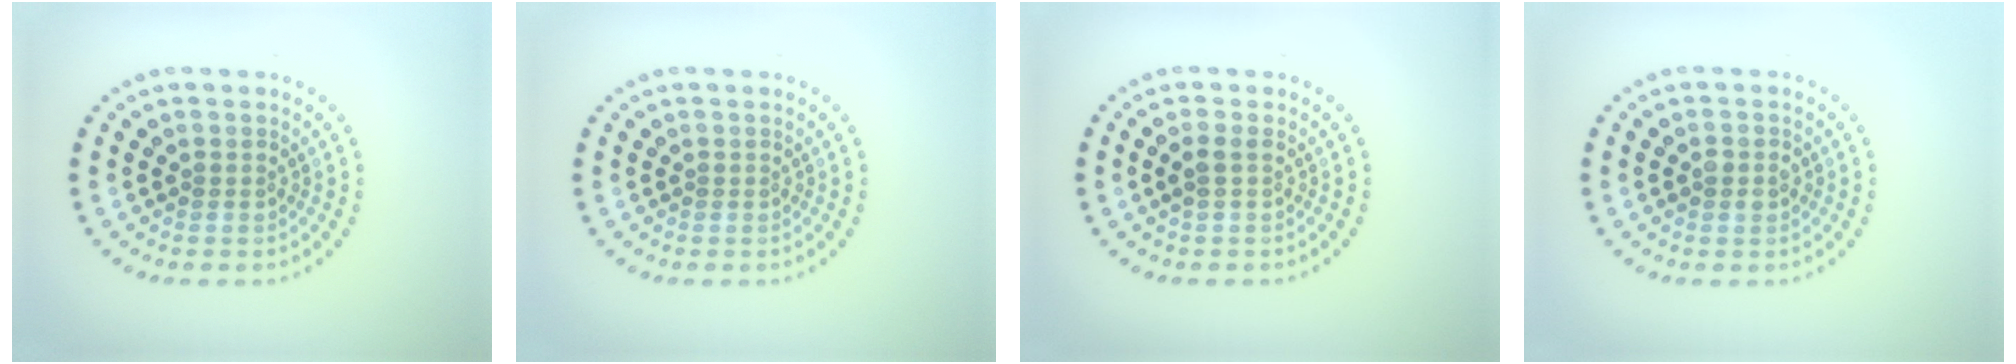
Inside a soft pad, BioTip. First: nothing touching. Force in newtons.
{"total": 0.0}
{"total": 1.0, "press": 0.9, "slide": 0.3}
{"total": 1.3, "press": 1.3, "slide": 0.1}